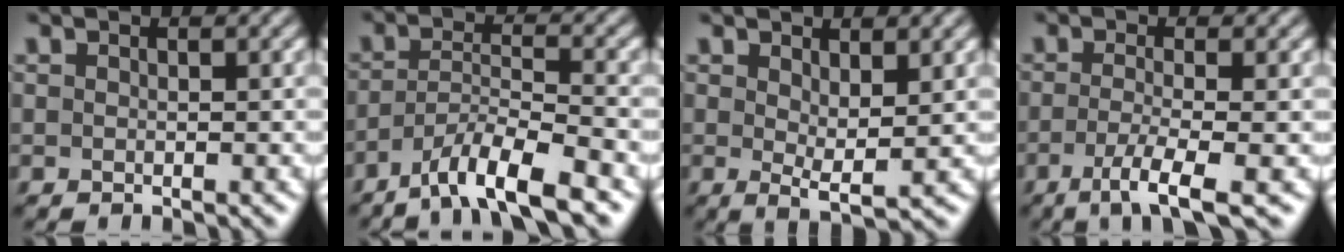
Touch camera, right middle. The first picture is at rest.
{"total": 6.7, "force": [-4.9, 1.2, 4.4], "torque": [-0.069, 0.002, -0.089]}
{"total": 2.6, "force": [1.0, 0.8, 2.3], "torque": [-0.041, -0.010, 0.020]}
{"total": 4.0, "force": [-1.8, 0.7, 3.5], "torque": [-0.065, -0.008, -0.041]}